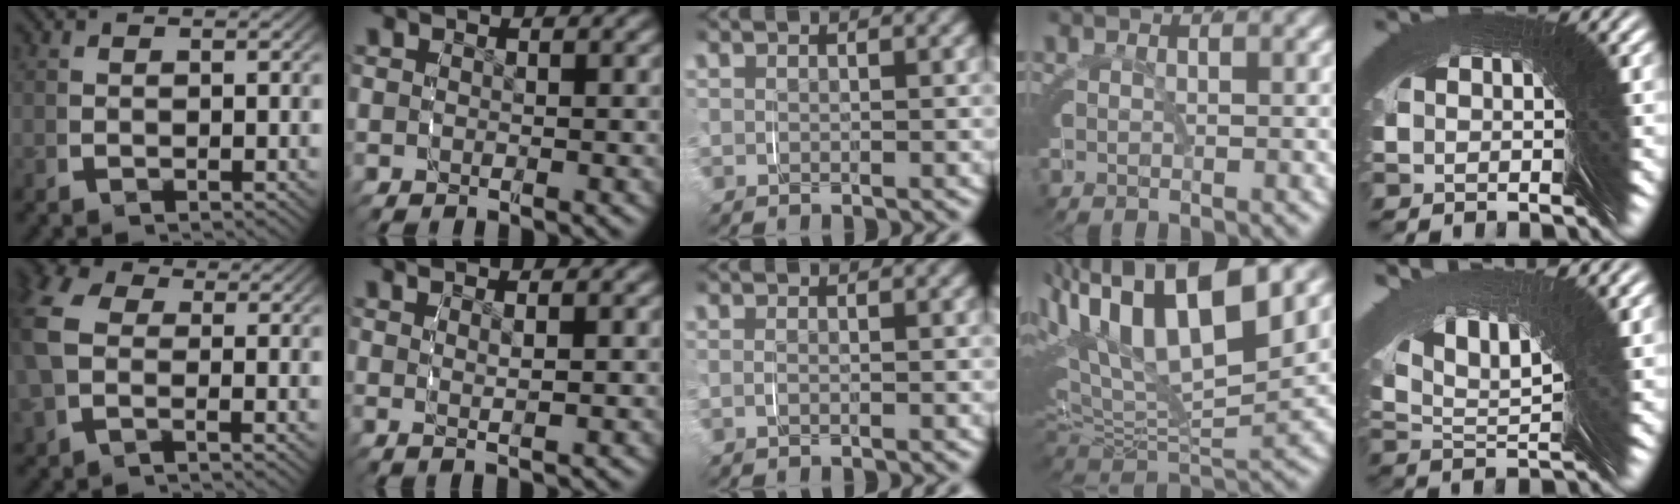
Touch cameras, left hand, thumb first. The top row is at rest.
{"thumb": {"total": 6.0, "force": [0.9, 4.3, 4.1], "torque": [-0.110, 0.001, 0.008]}, "index": {"total": 2.0, "force": [1.1, -0.3, 1.7], "torque": [-0.018, 0.001, 0.022]}, "middle": {"total": 0.5, "force": [-0.4, -0.4, -0.2], "torque": [0.001, -0.003, -0.006]}, "ring": {"total": 13.2, "force": [2.9, 8.4, 9.8], "torque": [-0.186, 0.000, 0.043]}, "little": {"total": 5.1, "force": [4.3, -2.1, 1.8], "torque": [-0.019, 0.050, 0.060]}}